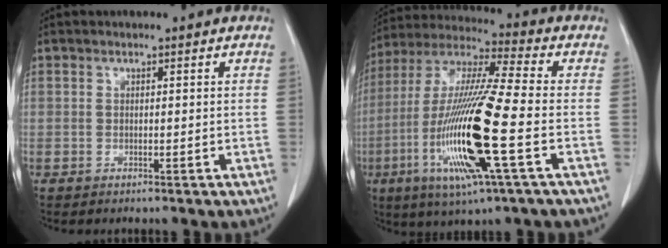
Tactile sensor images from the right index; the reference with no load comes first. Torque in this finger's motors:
{"motor_torque": [2.14, 0.00, 0.70, 0.21]}